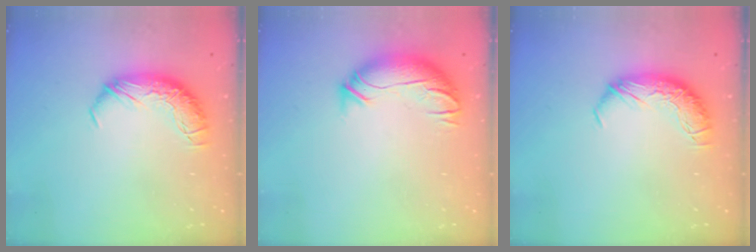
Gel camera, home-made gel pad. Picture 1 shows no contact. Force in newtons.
{"total": 3.4, "press": 2.1, "slide": 2.6}
{"total": 0.0}